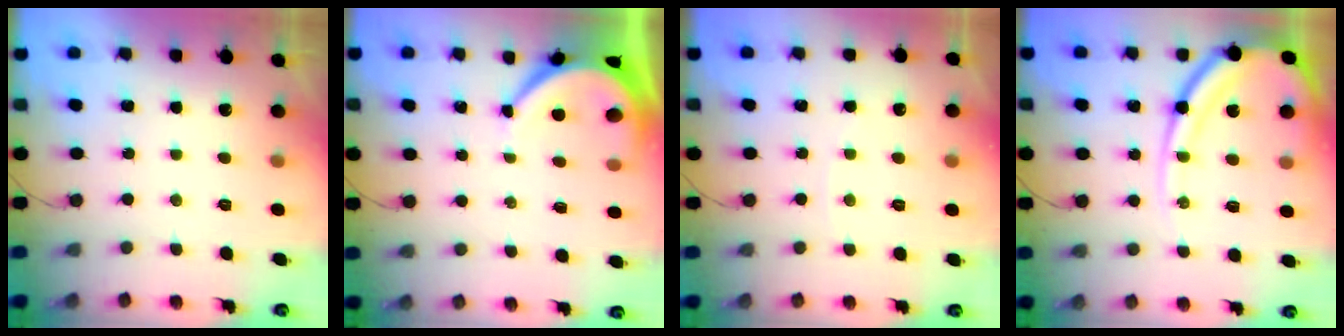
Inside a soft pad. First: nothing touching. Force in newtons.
{"total": 6.0, "press": 6.0, "slide": 0.7}
{"total": 1.5, "press": 1.4, "slide": 0.3}
{"total": 15.2, "press": 15.1, "slide": 1.5}